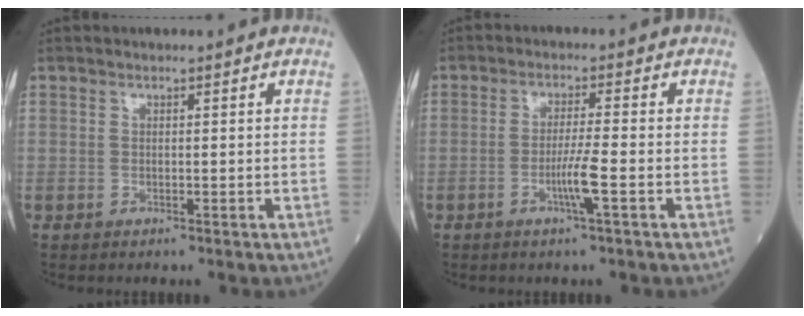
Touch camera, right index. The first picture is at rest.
{"total": 4.1, "force": [-1.5, -0.6, 3.7], "torque": [-0.072, -0.007, -0.031]}